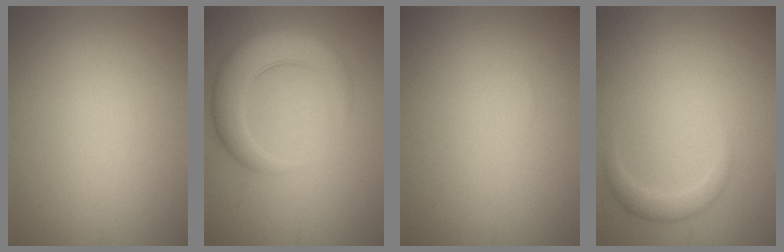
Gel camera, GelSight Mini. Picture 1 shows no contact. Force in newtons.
{"total": 5.1, "press": 5.1, "slide": 0.2}
{"total": 0.0}
{"total": 1.6, "press": 1.6, "slide": 0.1}